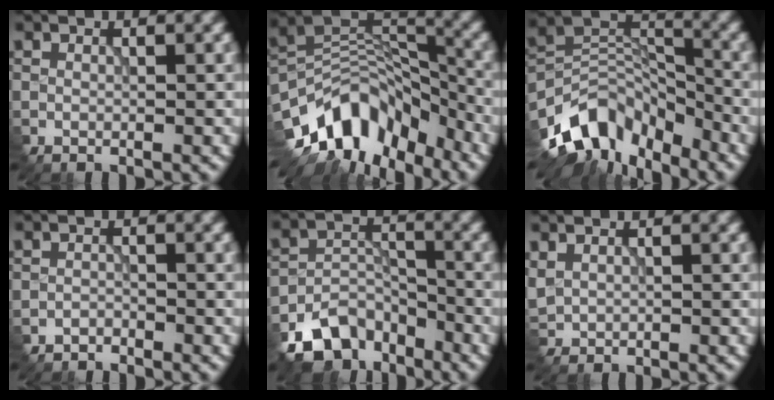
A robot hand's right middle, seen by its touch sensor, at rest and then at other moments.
{"total": 11.2, "force": [-7.5, 6.1, 5.7], "torque": [-0.096, 0.018, -0.143]}
{"total": 9.6, "force": [-6.9, 5.1, 4.3], "torque": [-0.071, 0.000, -0.141]}
{"total": 1.1, "force": [-1.0, 0.1, -0.4], "torque": [0.007, 0.002, -0.021]}
{"total": 6.8, "force": [-5.2, 3.6, 2.3], "torque": [-0.037, -0.008, -0.097]}
{"total": 1.3, "force": [1.0, 0.7, 0.4], "torque": [-0.019, 0.002, 0.030]}